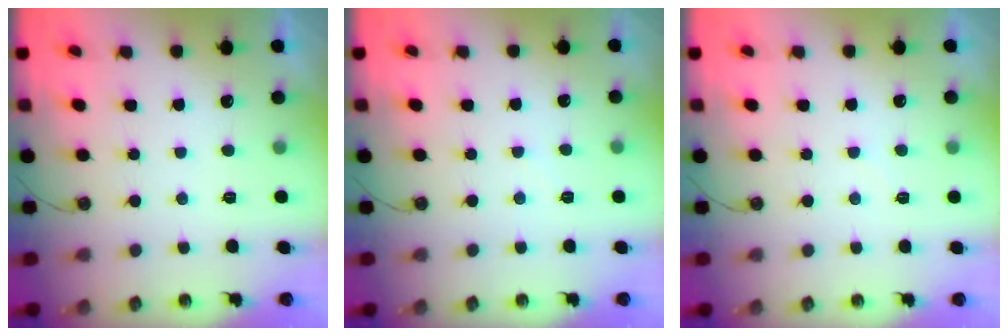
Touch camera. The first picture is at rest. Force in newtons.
{"total": 2.5, "press": 2.5, "slide": 0.4}
{"total": 2.2, "press": 2.2, "slide": 0.4}